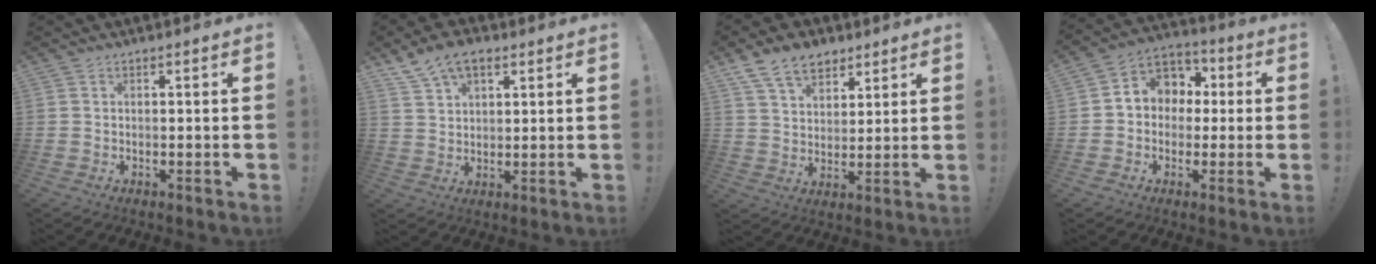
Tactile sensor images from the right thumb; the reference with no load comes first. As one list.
[{"total": 8.4, "force": [5.3, 4.6, 4.6], "torque": [-0.082, -0.015, 0.102]}, {"total": 11.1, "force": [7.3, 6.8, 4.9], "torque": [-0.086, -0.033, 0.141]}, {"total": 8.4, "force": [0.3, 7.7, 3.2], "torque": [-0.039, 0.004, 0.014]}]